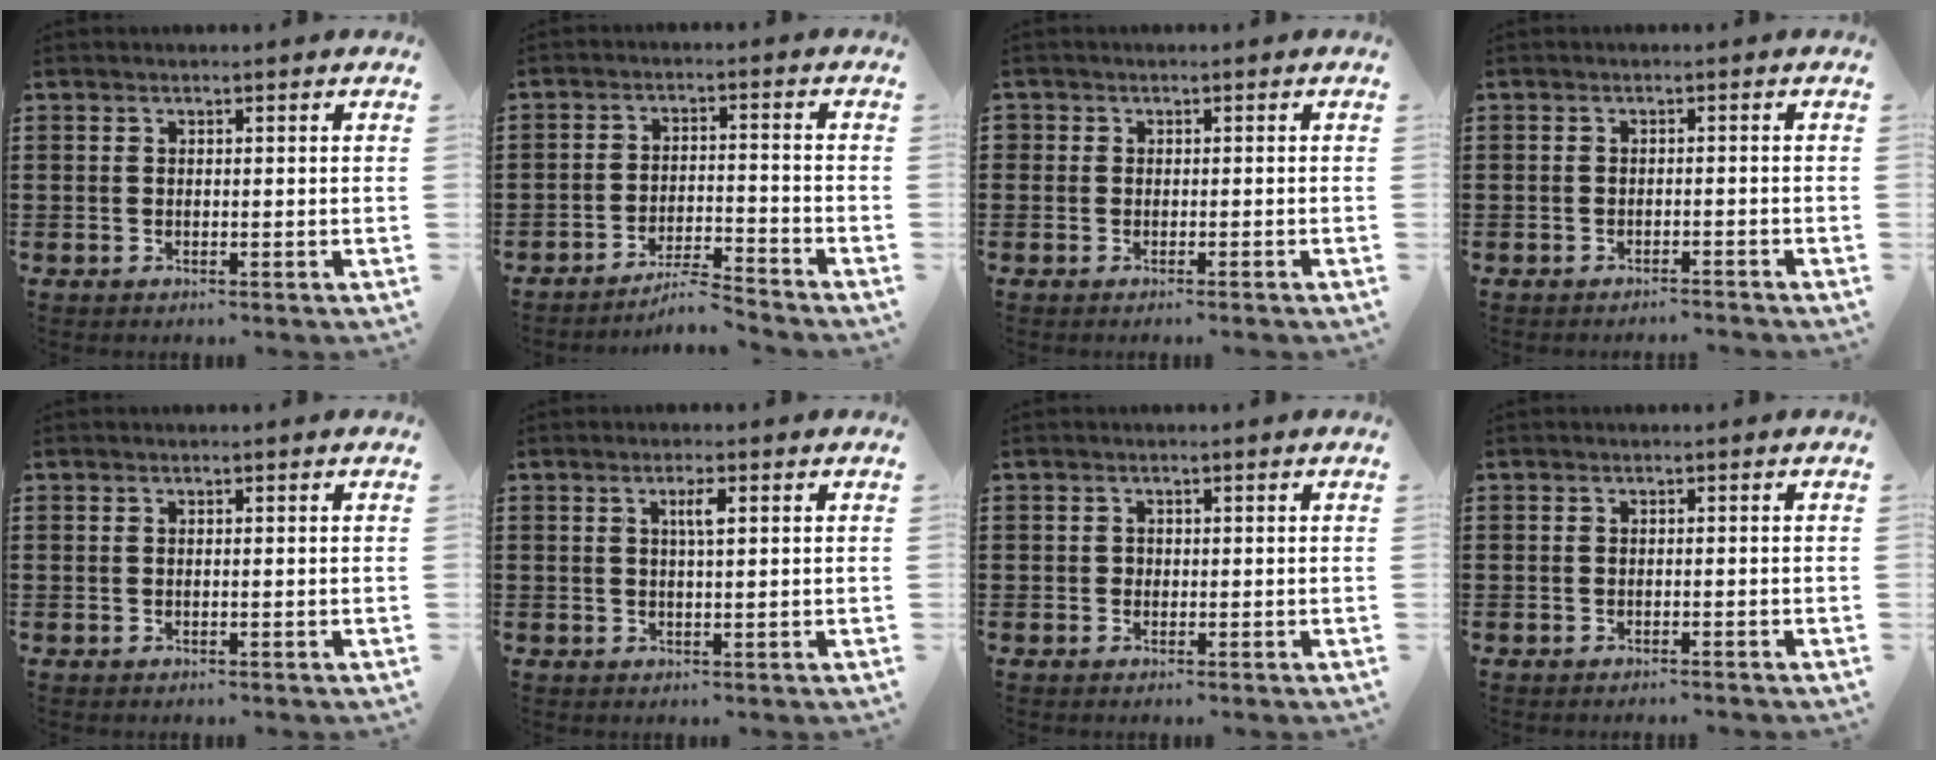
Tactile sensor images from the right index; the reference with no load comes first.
{"total": 4.9, "force": [-4.7, 0.0, 1.3], "torque": [-0.025, -0.001, -0.092]}
{"total": 0.7, "force": [-0.7, 0.3, -0.1], "torque": [0.000, 0.003, -0.015]}
{"total": 1.3, "force": [-1.3, 0.0, 0.1], "torque": [-0.006, 0.002, -0.028]}
{"total": 0.0}
{"total": 2.3, "force": [0.7, 0.4, 2.1], "torque": [-0.042, 0.004, 0.010]}
{"total": 0.7, "force": [-0.1, 0.6, 0.2], "torque": [-0.007, 0.003, -0.001]}
{"total": 0.6, "force": [-0.5, -0.1, 0.2], "torque": [-0.005, -0.002, -0.011]}